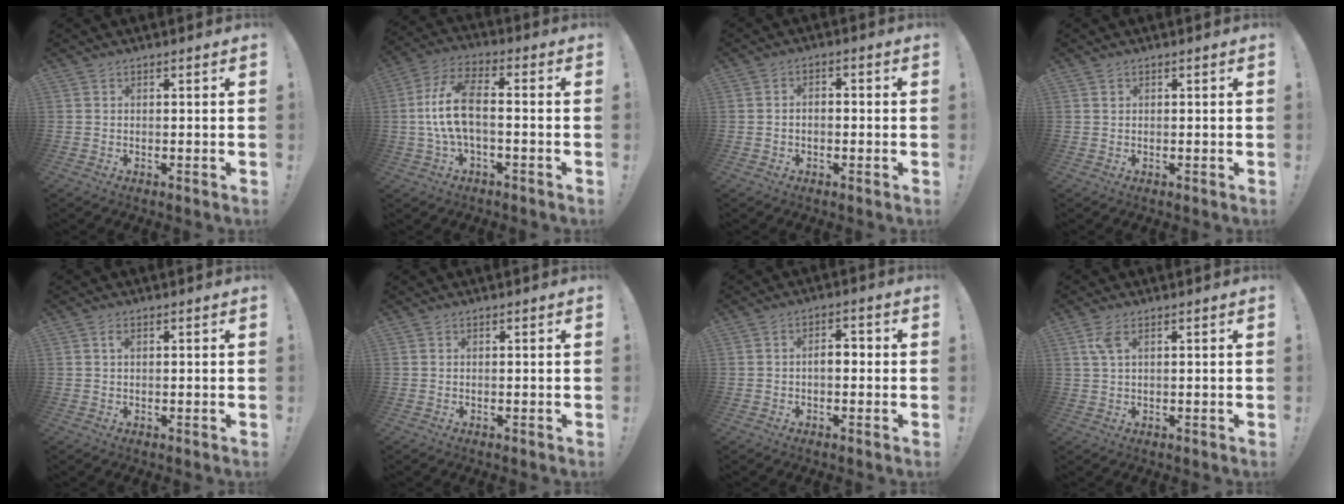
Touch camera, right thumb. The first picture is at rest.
{"total": 12.0, "force": [-1.1, 5.1, 10.8], "torque": [-0.213, 0.008, -0.021]}
{"total": 2.3, "force": [-1.6, 1.3, 1.2], "torque": [-0.017, 0.008, -0.029]}
{"total": 0.6, "force": [0.3, 0.5, 0.0], "torque": [0.006, -0.001, 0.006]}
{"total": 1.0, "force": [0.4, 0.6, 0.7], "torque": [-0.010, 0.002, 0.006]}
{"total": 0.0}
{"total": 4.2, "force": [-0.8, 2.4, 3.3], "torque": [-0.044, 0.008, -0.020]}
{"total": 3.4, "force": [1.5, 1.3, 2.8], "torque": [-0.055, 0.001, 0.026]}